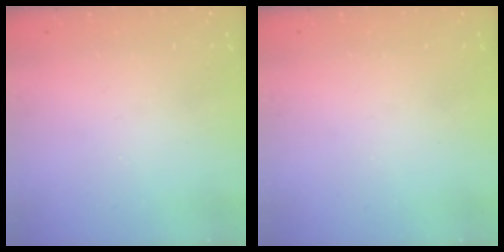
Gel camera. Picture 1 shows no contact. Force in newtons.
{"total": 0.0}